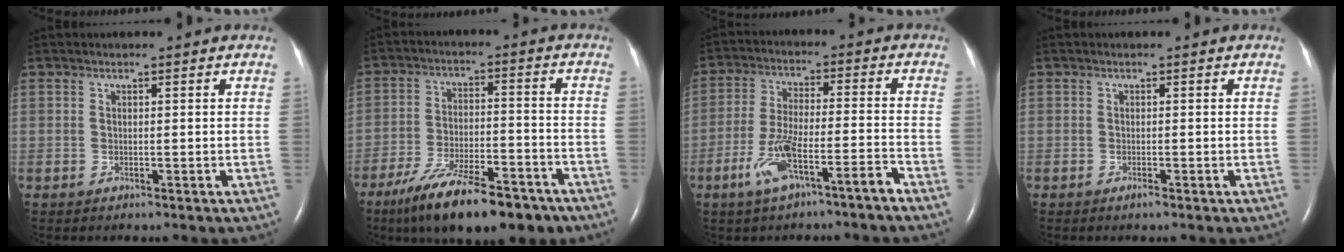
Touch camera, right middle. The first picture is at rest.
{"total": 16.5, "force": [-12.0, 4.7, 10.3], "torque": [-0.157, -0.007, -0.195]}
{"total": 8.7, "force": [-5.4, 0.9, 6.8], "torque": [-0.140, 0.007, -0.094]}
{"total": 0.6, "force": [-0.5, 0.0, 0.4], "torque": [-0.011, -0.001, -0.007]}